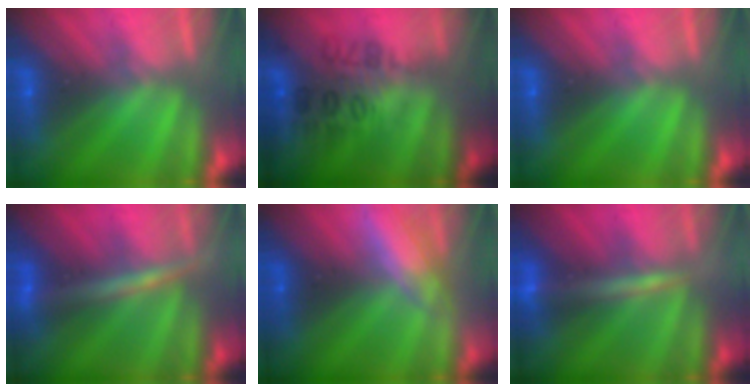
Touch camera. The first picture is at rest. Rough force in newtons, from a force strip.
{"total": 2.9}
{"total": 0.0}
{"total": 2.4}
{"total": 3.0}
{"total": 2.5}